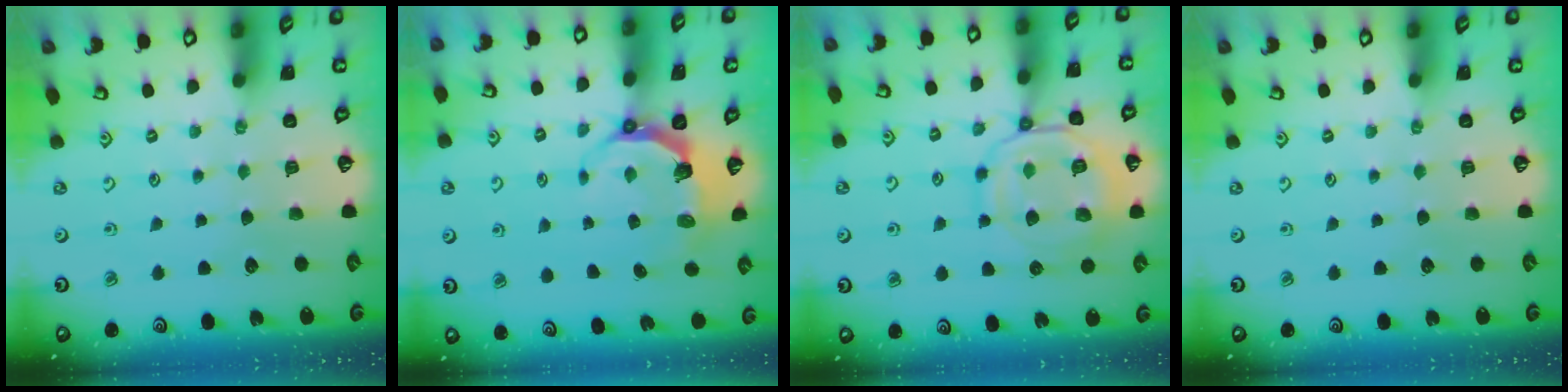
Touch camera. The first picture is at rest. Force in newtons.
{"total": 5.5, "press": 4.0, "slide": 3.7}
{"total": 13.0, "press": 13.0, "slide": 1.4}
{"total": 0.0}